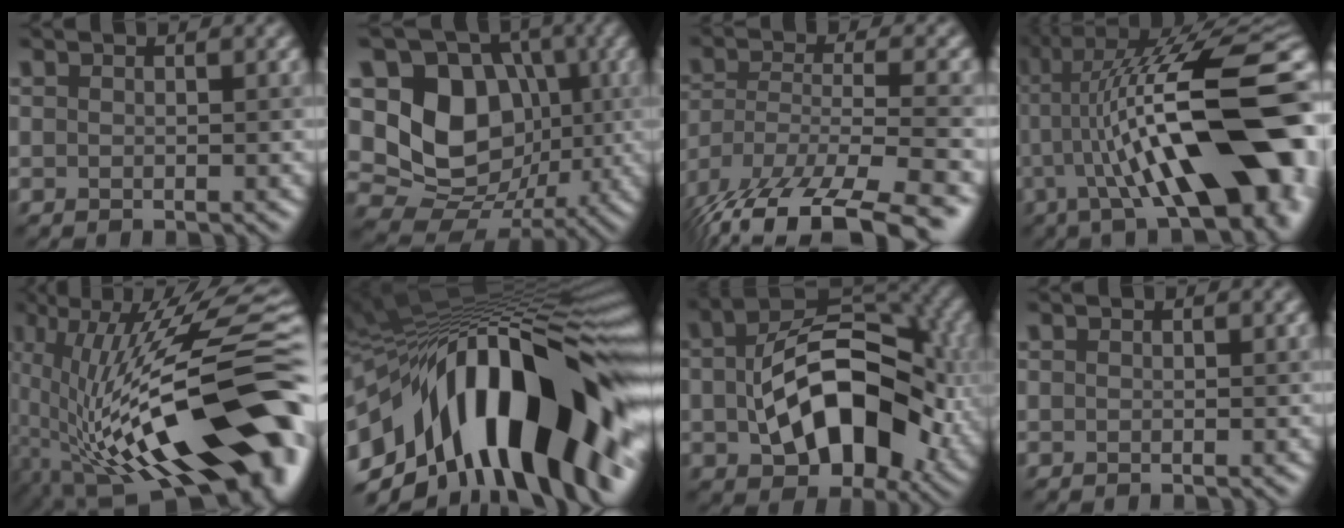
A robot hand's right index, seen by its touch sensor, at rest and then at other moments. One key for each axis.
{"total": 10.5, "fx": 0.9, "fy": 8.6, "fz": 5.9, "tx": -0.092, "ty": -0.010, "tz": 0.000}
{"total": 14.6, "fx": -10.5, "fy": 5.3, "fz": 8.7, "tx": -0.183, "ty": -0.031, "tz": -0.155}
{"total": 15.8, "fx": -1.1, "fy": 4.4, "fz": 15.2, "tx": -0.209, "ty": 0.036, "tz": -0.015}
{"total": 18.6, "fx": -1.5, "fy": 7.8, "fz": 16.8, "tx": -0.283, "ty": 0.017, "tz": -0.026}
{"total": 19.4, "fx": -3.6, "fy": 9.1, "fz": 16.8, "tx": -0.249, "ty": 0.012, "tz": -0.066}
{"total": 13.0, "fx": -1.1, "fy": 8.2, "fz": 10.1, "tx": -0.159, "ty": 0.003, "tz": -0.017}
{"total": 0.0}